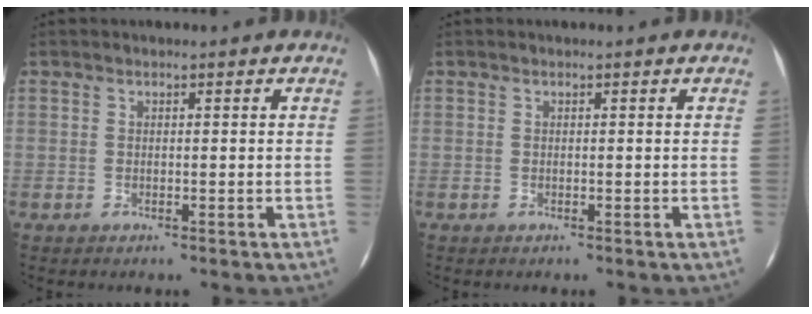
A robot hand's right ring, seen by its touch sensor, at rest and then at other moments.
{"total": 0.0}